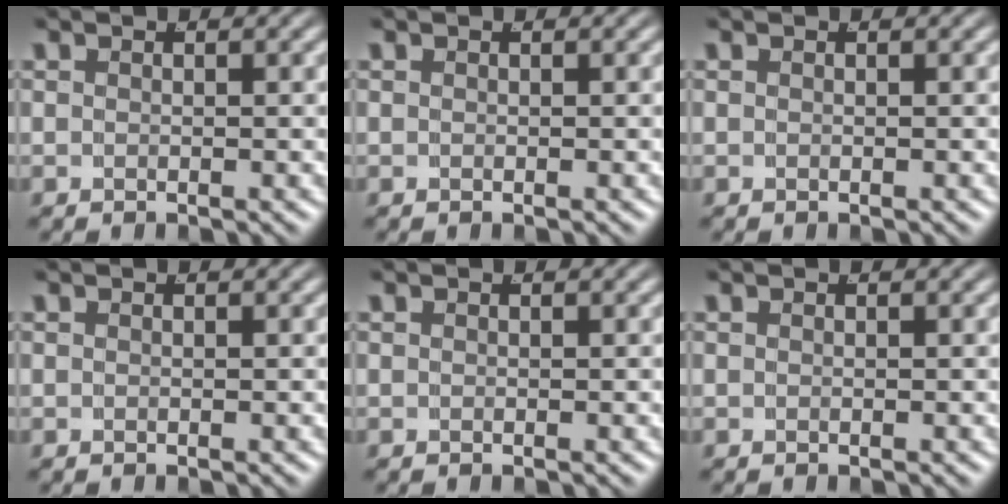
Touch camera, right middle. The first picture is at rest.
{"total": 0.0}
{"total": 0.0}
{"total": 0.0}
{"total": 0.0}
{"total": 0.0}